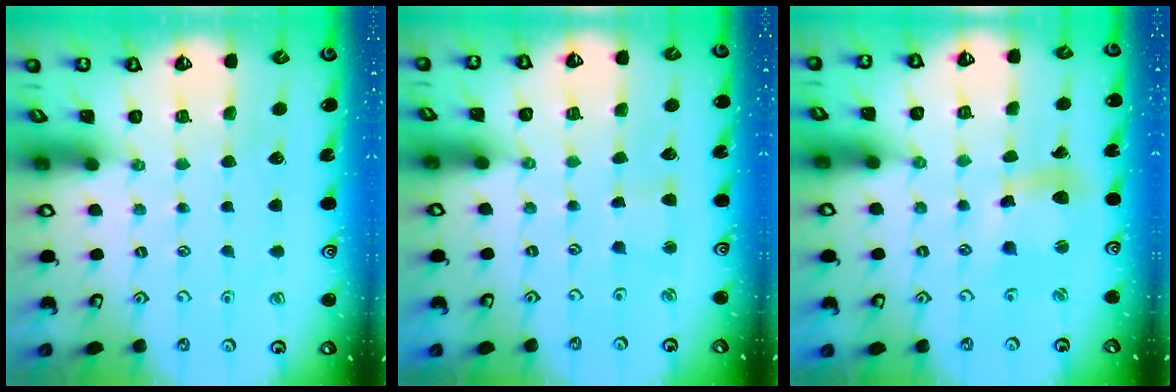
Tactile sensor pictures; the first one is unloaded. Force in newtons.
{"total": 2.6, "press": 2.6, "slide": 0.4}
{"total": 8.2, "press": 8.2, "slide": 0.5}